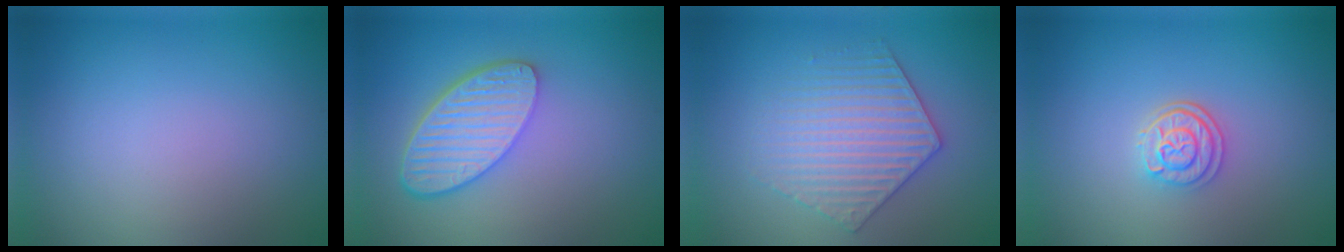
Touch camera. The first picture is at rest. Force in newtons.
{"total": 6.1, "press": 4.7, "slide": 3.9}
{"total": 4.0, "press": 3.9, "slide": 0.7}
{"total": 2.6, "press": 2.2, "slide": 1.3}